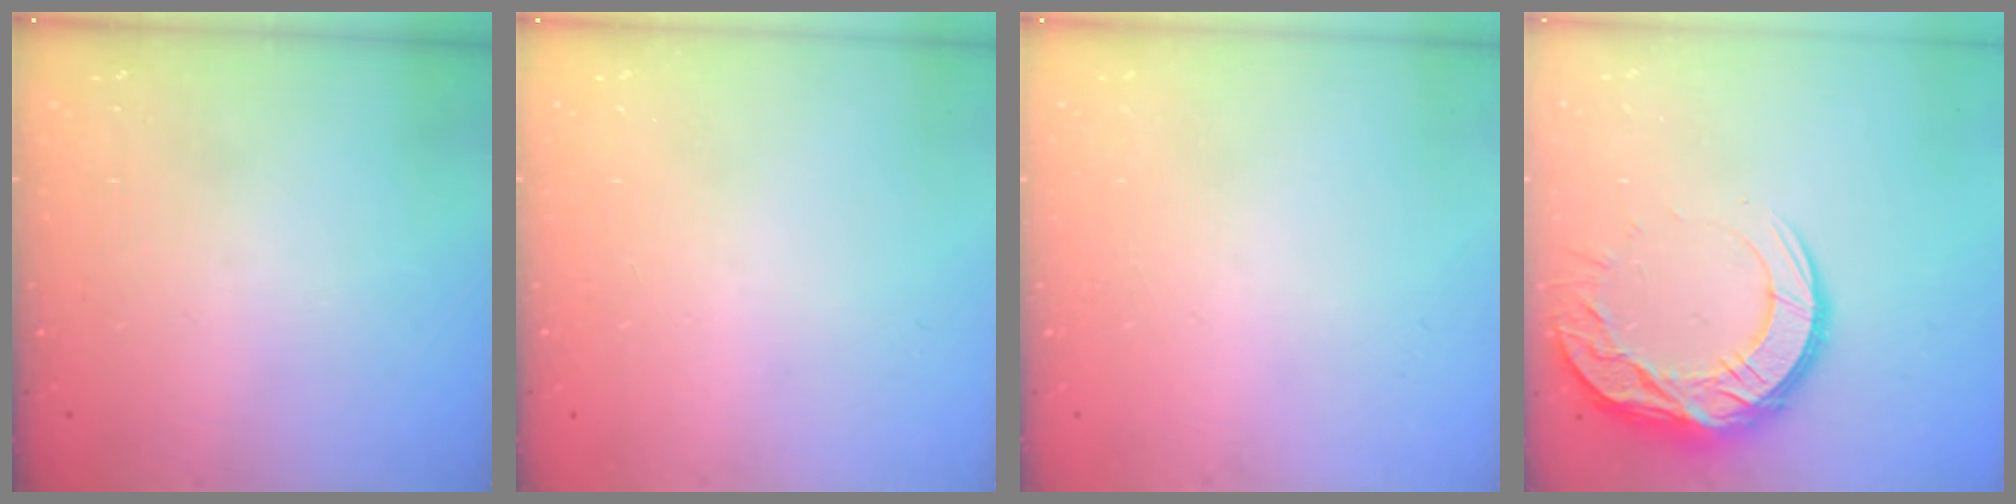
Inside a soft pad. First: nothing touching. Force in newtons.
{"total": 0.0}
{"total": 0.0}
{"total": 14.6, "press": 14.6, "slide": 1.1}